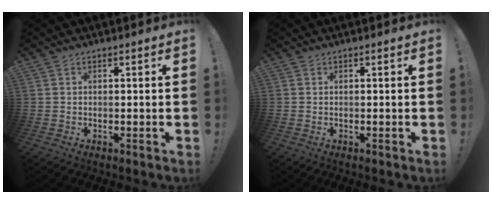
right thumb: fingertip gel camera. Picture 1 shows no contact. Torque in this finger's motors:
{"motor_torque": [-0.17, -0.02, -0.21, 0.12, 0.05]}